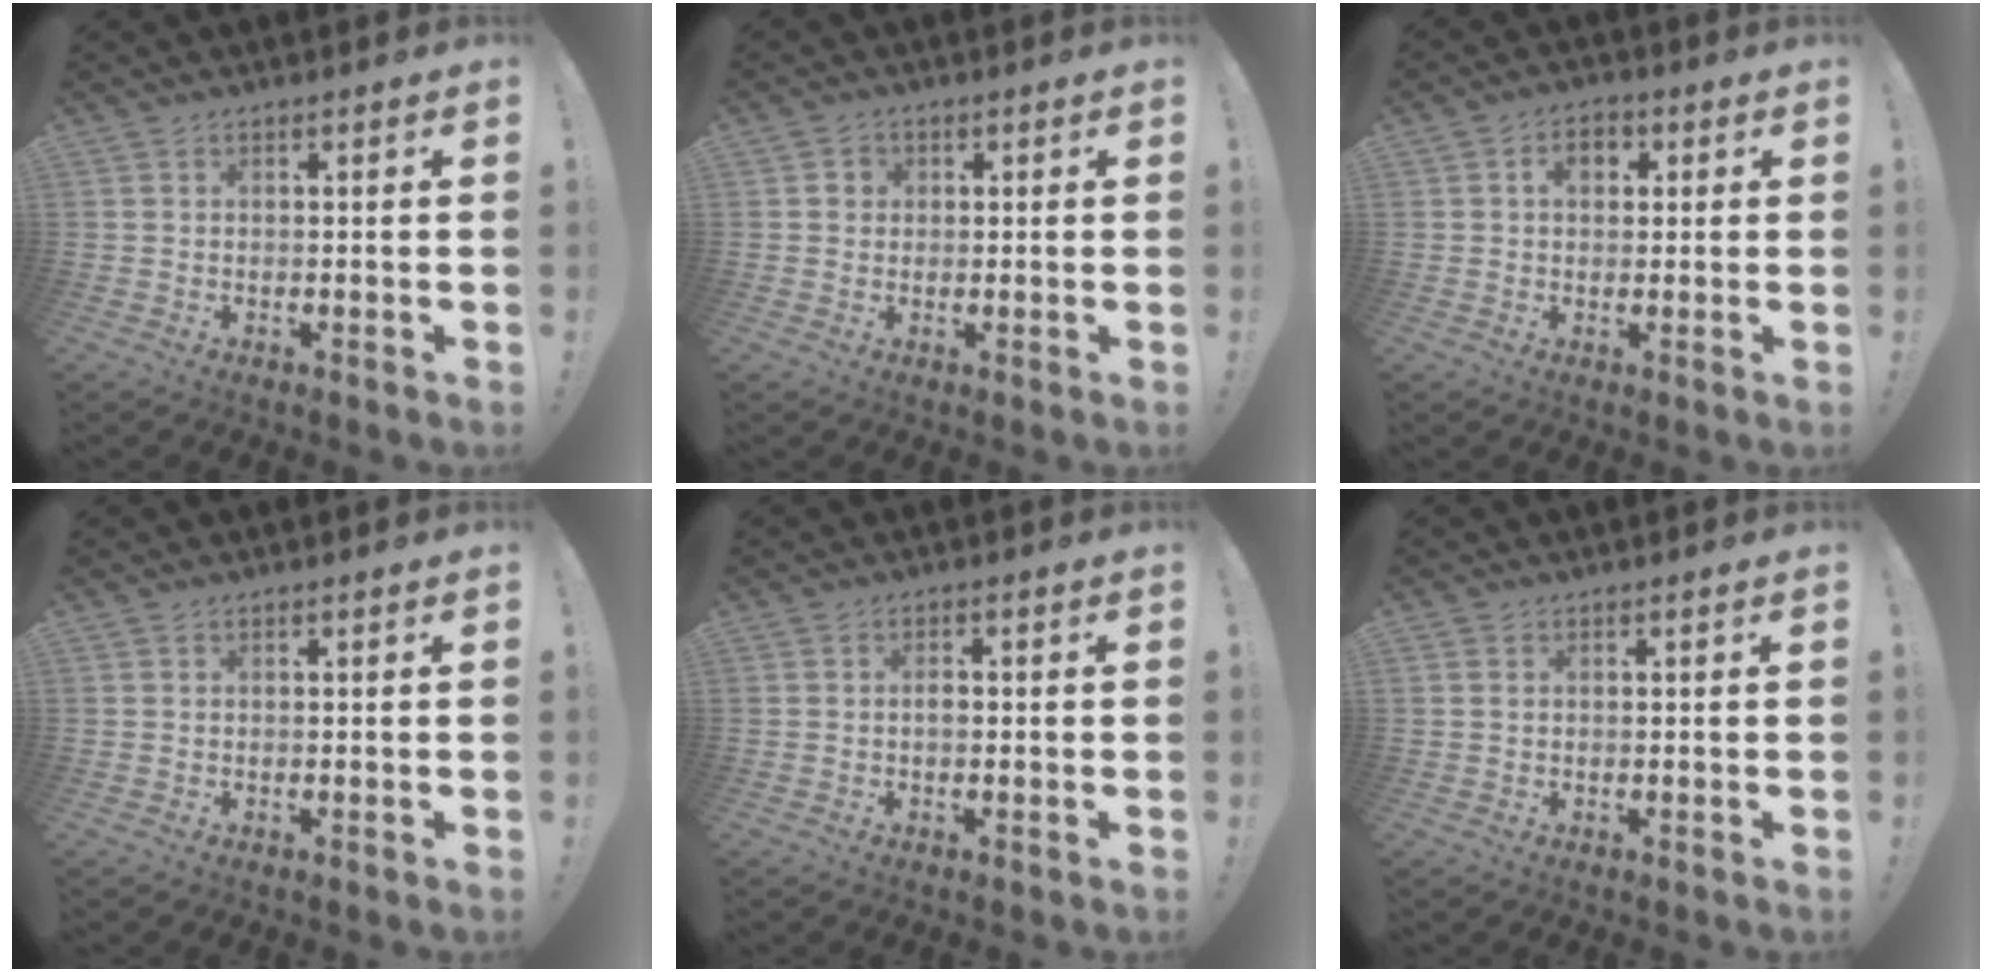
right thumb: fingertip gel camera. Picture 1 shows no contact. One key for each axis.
{"total": 2.5, "fx": 0.0, "fy": 2.4, "fz": 0.7, "tx": -0.010, "ty": 0.006, "tz": 0.000}
{"total": 5.1, "fx": 1.5, "fy": 3.7, "fz": 3.3, "tx": -0.042, "ty": 0.005, "tz": 0.022}
{"total": 0.0}
{"total": 1.6, "fx": -0.3, "fy": 1.1, "fz": 1.1, "tx": -0.013, "ty": 0.003, "tz": -0.009}
{"total": 0.8, "fx": 0.3, "fy": 0.8, "fz": 0.2, "tx": -0.001, "ty": 0.003, "tz": 0.005}